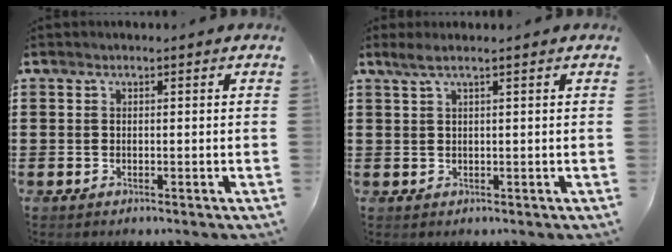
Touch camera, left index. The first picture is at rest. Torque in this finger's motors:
{"motor_torque": [0.13, -0.04, 0.06, 0.00]}